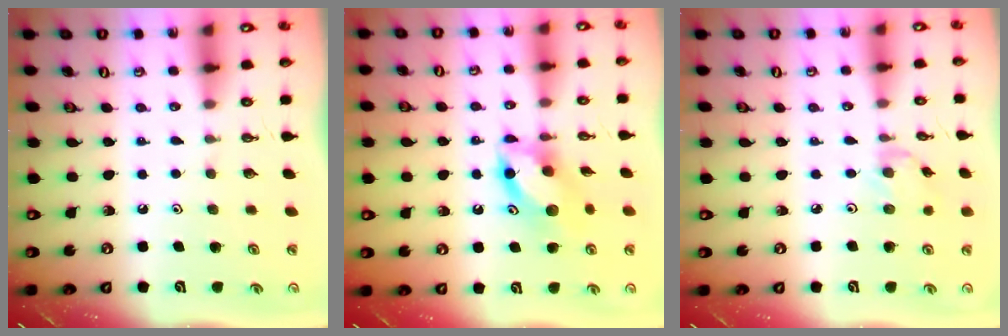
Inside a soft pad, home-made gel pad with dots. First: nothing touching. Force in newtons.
{"total": 11.2, "press": 11.1, "slide": 1.6}
{"total": 2.0, "press": 2.0, "slide": 0.3}